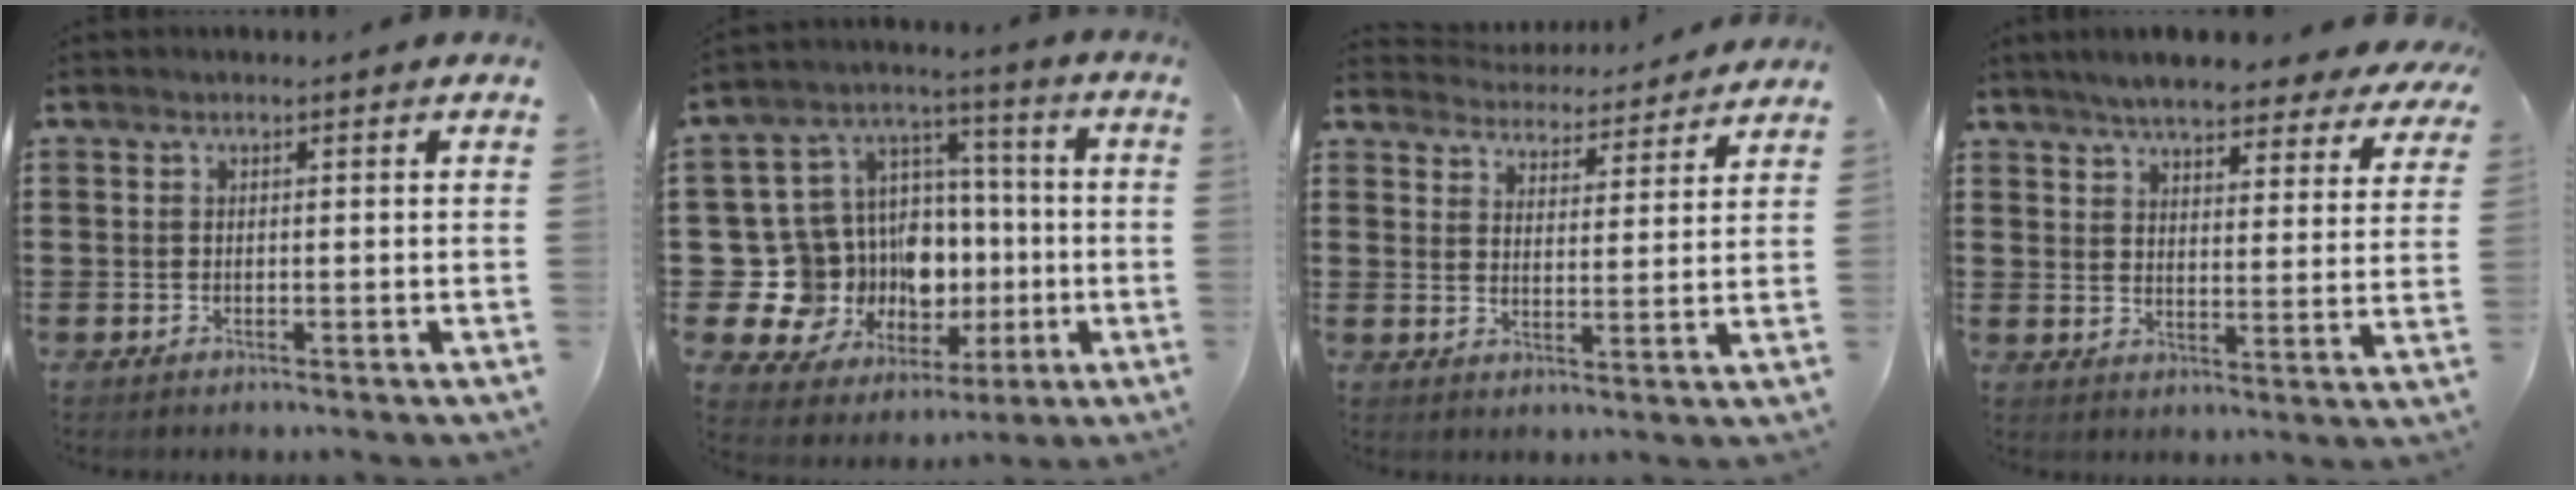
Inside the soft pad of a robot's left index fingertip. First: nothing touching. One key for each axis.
{"total": 14.5, "fx": -2.0, "fy": 13.5, "fz": 5.1, "tx": -0.147, "ty": -0.033, "tz": 0.001}
{"total": 4.5, "fx": 4.5, "fy": -0.1, "fz": -0.1, "tx": -0.020, "ty": -0.033, "tz": 0.076}
{"total": 5.8, "fx": 5.5, "fy": 0.3, "fz": 1.8, "tx": -0.059, "ty": -0.026, "tz": 0.096}